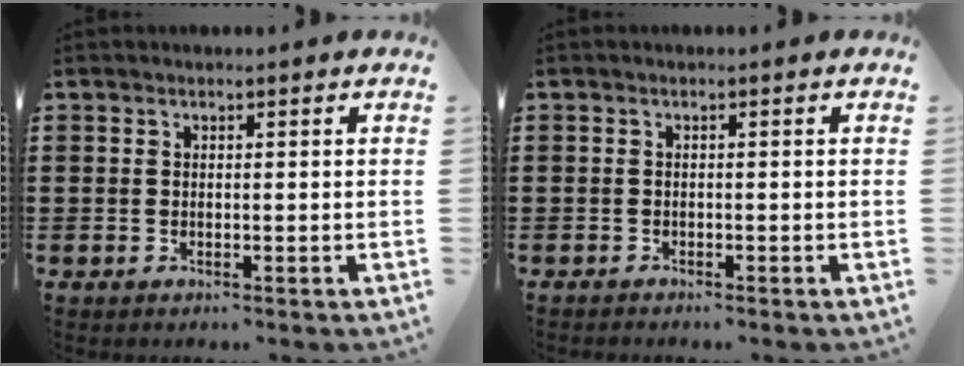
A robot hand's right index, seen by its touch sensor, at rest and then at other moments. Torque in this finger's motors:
{"motor_torque": [-1.10, 1.04, -0.10, -0.04]}